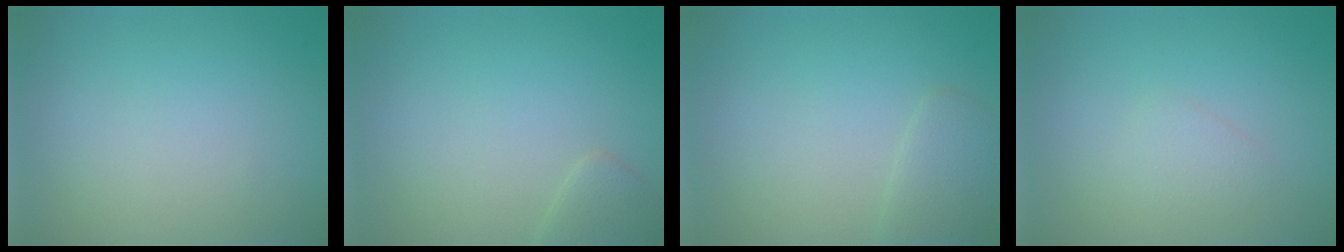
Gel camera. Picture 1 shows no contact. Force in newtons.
{"total": 1.4, "press": 1.4, "slide": 0.1}
{"total": 1.7, "press": 1.7, "slide": 0.0}
{"total": 1.1, "press": 1.1, "slide": 0.0}